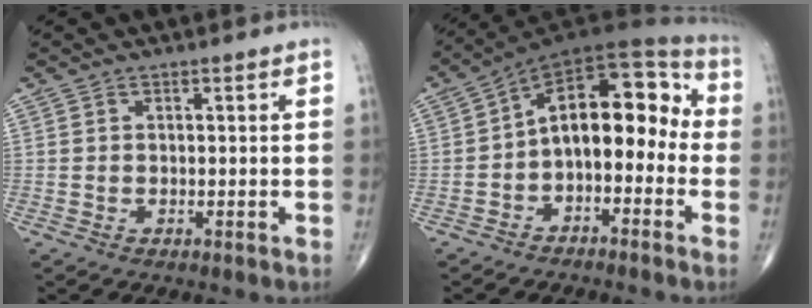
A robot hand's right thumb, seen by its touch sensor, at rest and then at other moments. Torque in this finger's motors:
{"motor_torque": [0.36, 1.09, 1.16, 0.41, 0.12]}